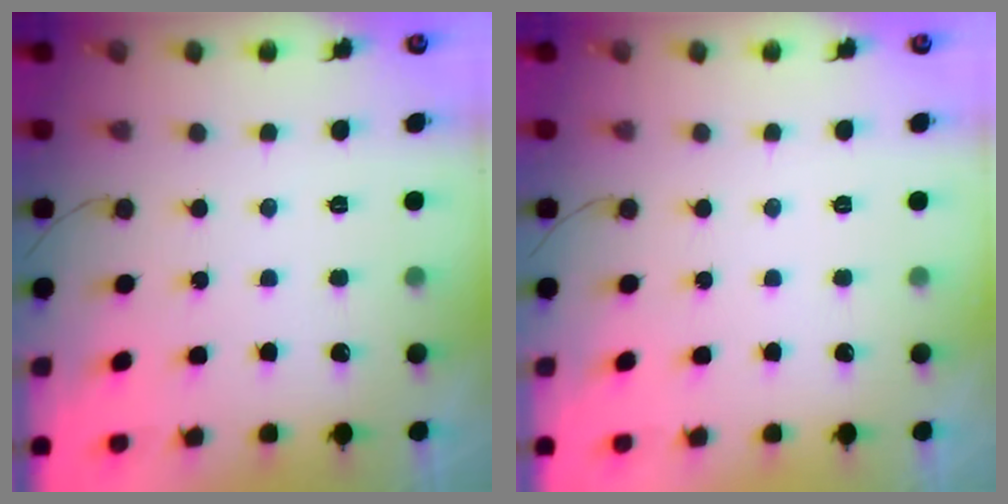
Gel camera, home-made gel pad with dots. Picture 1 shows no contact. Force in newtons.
{"total": 0.0}